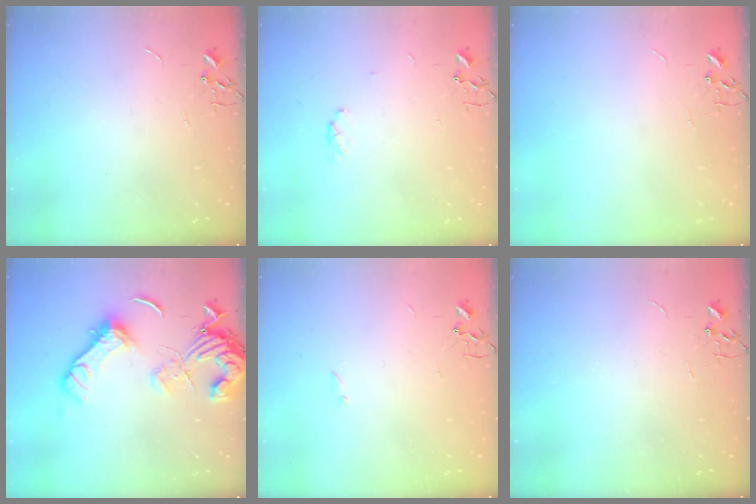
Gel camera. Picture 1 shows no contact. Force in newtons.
{"total": 4.2, "press": 4.1, "slide": 1.0}
{"total": 0.0}
{"total": 16.3, "press": 16.2, "slide": 2.0}
{"total": 0.8, "press": 0.8, "slide": 0.2}
{"total": 0.0}